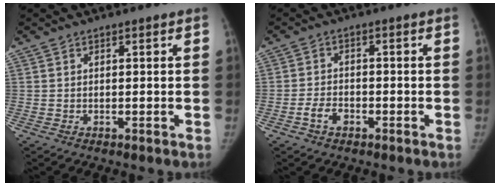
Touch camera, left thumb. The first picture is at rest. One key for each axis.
{"total": 3.4, "fx": -2.1, "fy": 2.2, "fz": 1.7, "tx": -0.030, "ty": 0.018, "tz": -0.037}